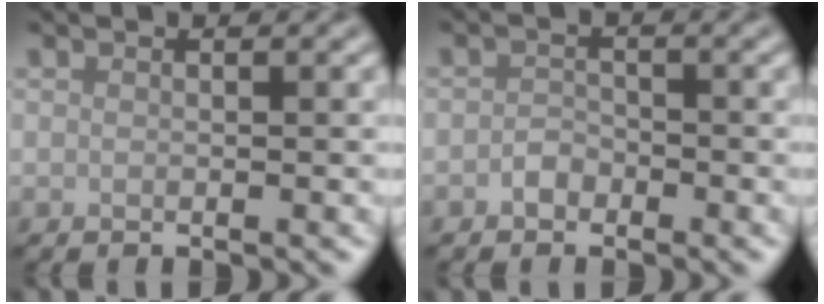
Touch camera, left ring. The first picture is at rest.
{"total": 1.3, "force": [-0.7, 1.0, 0.4], "torque": [-0.004, 0.003, -0.015]}